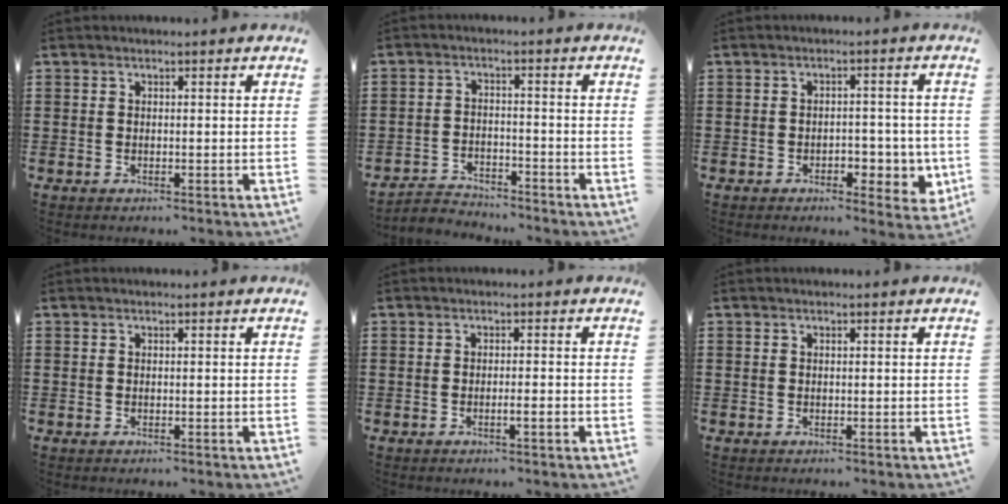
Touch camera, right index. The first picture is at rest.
{"total": 3.0, "force": [-2.9, 0.7, 0.0], "torque": [-0.009, 0.003, -0.064]}
{"total": 4.3, "force": [-1.5, 2.8, 2.9], "torque": [-0.036, 0.002, -0.030]}
{"total": 0.0}
{"total": 1.6, "force": [-0.8, 0.1, 1.4], "torque": [-0.023, -0.001, -0.014]}
{"total": 0.0}